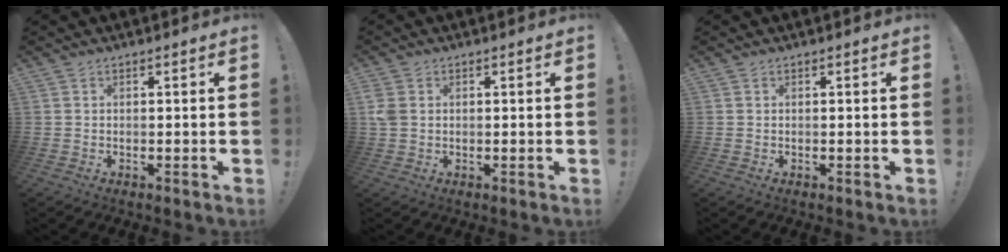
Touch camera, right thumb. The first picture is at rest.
{"total": 3.9, "force": [0.8, 3.0, 2.3], "torque": [-0.043, 0.003, 0.017]}
{"total": 0.0}